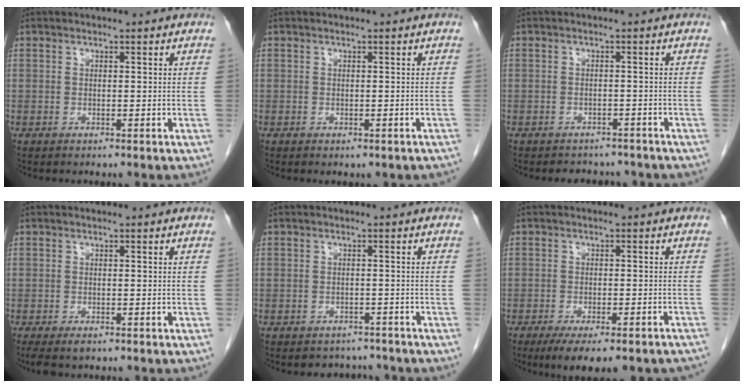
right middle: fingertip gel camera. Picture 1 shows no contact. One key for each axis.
{"total": 0.9, "fx": -0.7, "fy": 0.5, "fz": 0.5, "tx": -0.008, "ty": -0.002, "tz": -0.005}
{"total": 4.4, "fx": -4.0, "fy": 1.8, "fz": 0.3, "tx": -0.003, "ty": 0.002, "tz": -0.048}
{"total": 2.9, "fx": -2.1, "fy": 1.0, "fz": 1.7, "tx": -0.032, "ty": -0.009, "tz": -0.031}
{"total": 3.4, "fx": -3.0, "fy": 1.5, "fz": -0.2, "tx": 0.002, "ty": 0.005, "tz": -0.042}
{"total": 12.3, "fx": -10.0, "fy": 2.4, "fz": 6.8, "tx": -0.077, "ty": -0.012, "tz": -0.129}